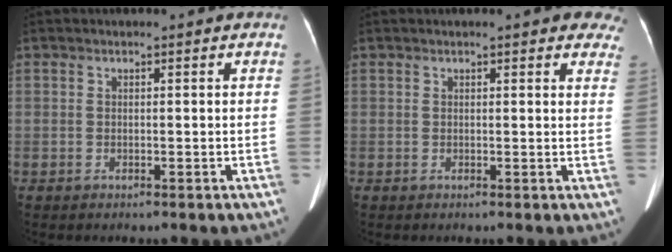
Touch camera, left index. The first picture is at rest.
{"total": 7.9, "force": [6.3, 2.1, 4.3], "torque": [-0.030, 0.000, 0.054]}